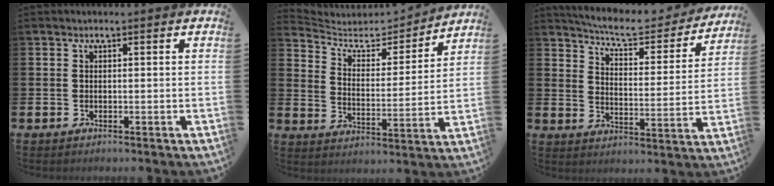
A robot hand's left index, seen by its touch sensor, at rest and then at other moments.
{"total": 5.6, "force": [5.1, 2.0, 1.2], "torque": [-0.052, -0.048, 0.082]}
{"total": 7.5, "force": [7.0, 1.2, 2.5], "torque": [-0.066, -0.051, 0.118]}